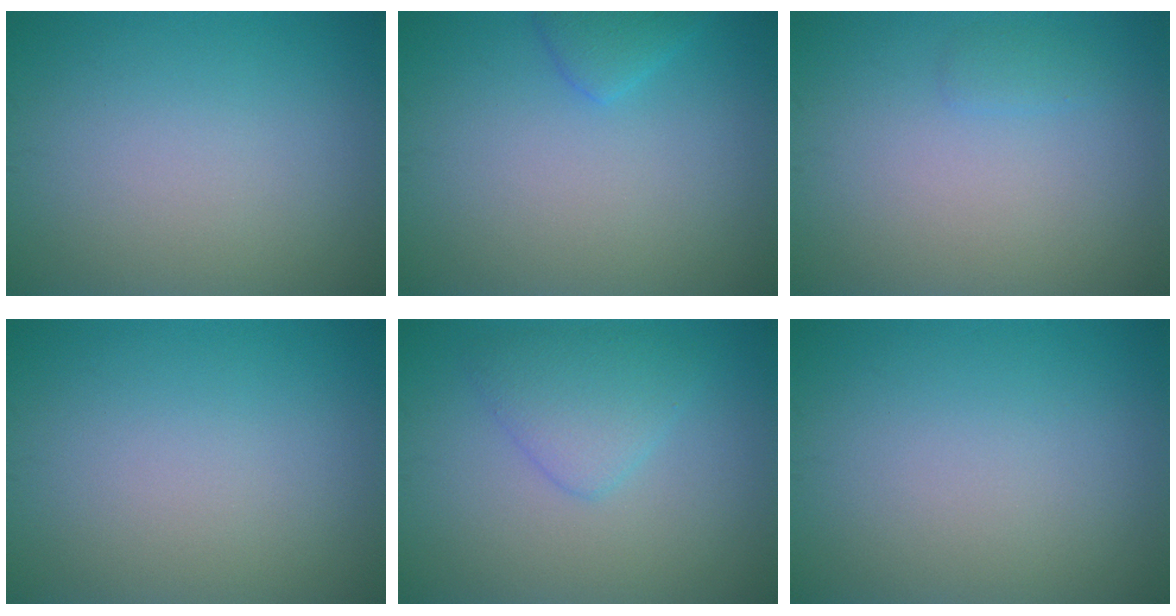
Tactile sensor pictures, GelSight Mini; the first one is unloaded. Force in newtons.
{"total": 1.7, "press": 1.7, "slide": 0.1}
{"total": 0.8, "press": 0.8, "slide": 0.1}
{"total": 0.0}
{"total": 3.0, "press": 3.0, "slide": 0.0}
{"total": 0.0}